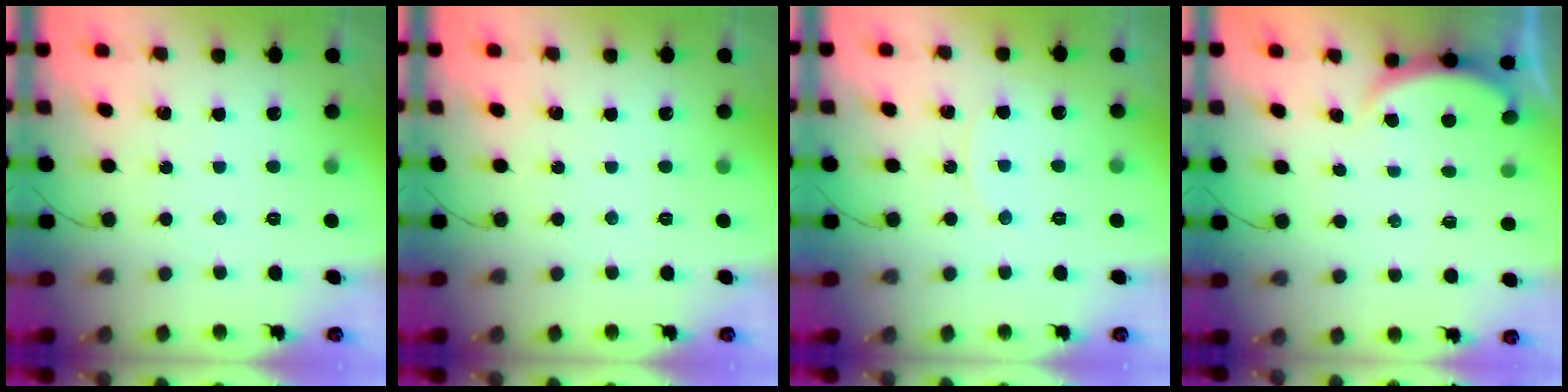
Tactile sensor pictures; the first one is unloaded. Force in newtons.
{"total": 0.0}
{"total": 3.6, "press": 3.6, "slide": 0.4}
{"total": 2.8, "press": 2.7, "slide": 0.6}